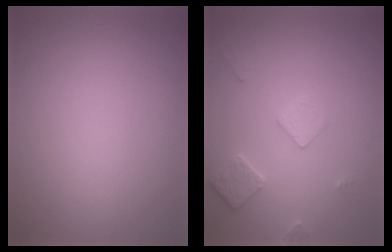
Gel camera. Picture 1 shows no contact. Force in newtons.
{"total": 2.5, "press": 2.4, "slide": 0.4}